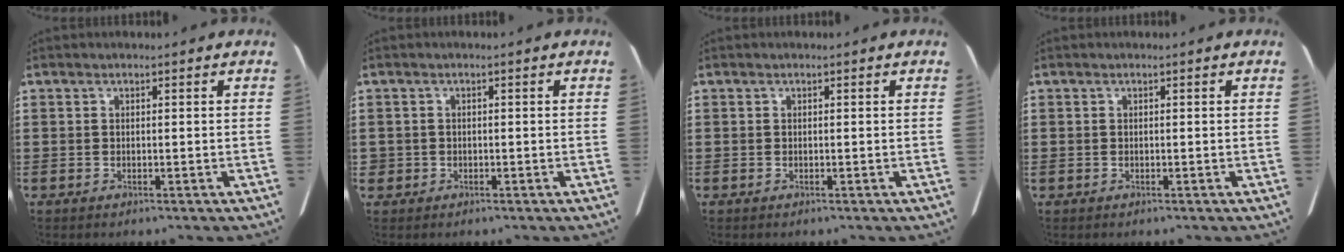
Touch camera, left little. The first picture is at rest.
{"total": 0.9, "force": [-0.3, 0.8, 0.2], "torque": [-0.007, 0.004, -0.008]}
{"total": 0.0}
{"total": 0.0}